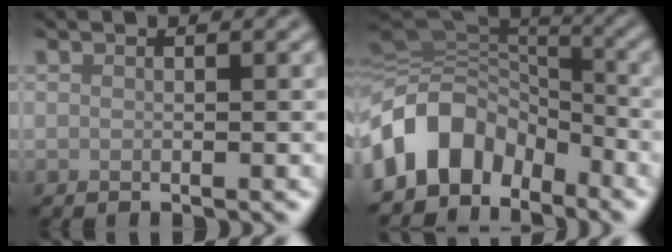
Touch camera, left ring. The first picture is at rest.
{"total": 10.3, "force": [-4.9, 7.4, 5.1], "torque": [-0.094, 0.013, -0.103]}